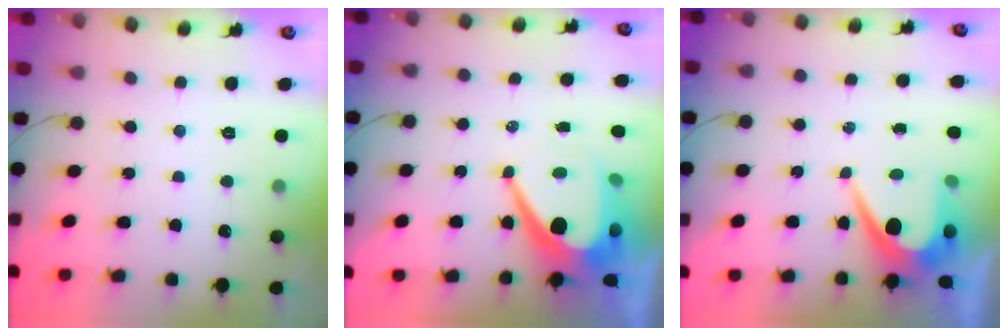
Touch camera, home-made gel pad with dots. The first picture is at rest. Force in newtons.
{"total": 14.6, "press": 14.6, "slide": 1.0}
{"total": 7.6, "press": 7.6, "slide": 0.4}